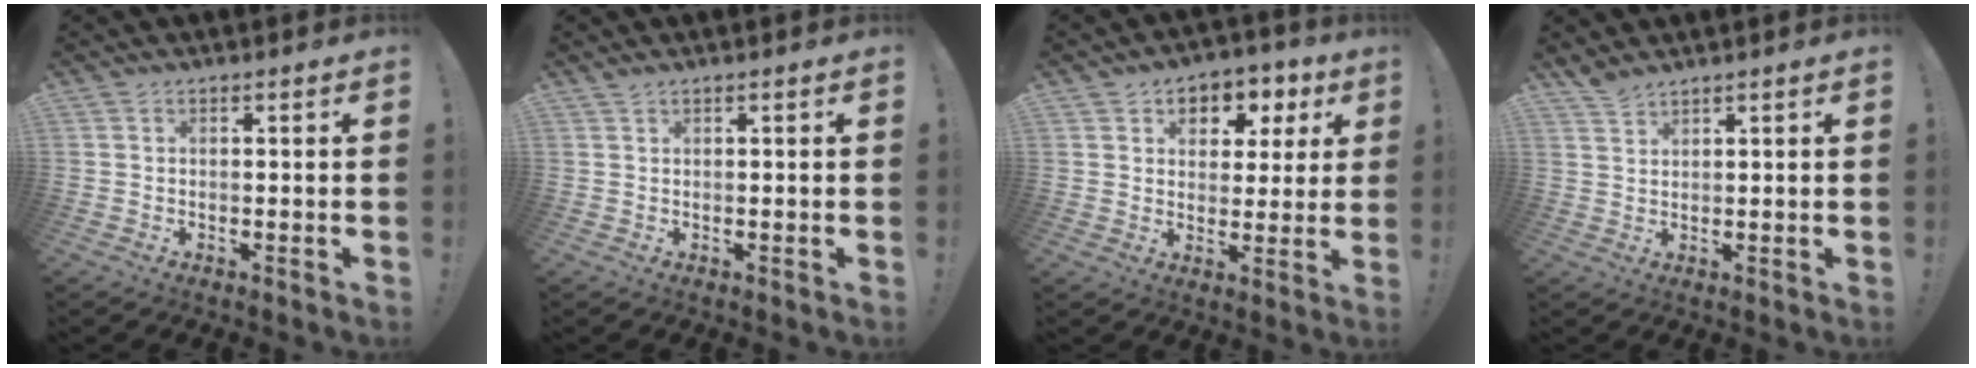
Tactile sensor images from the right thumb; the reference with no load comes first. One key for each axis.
{"total": 0.7, "fx": 0.7, "fy": 0.1, "fz": 0.3, "tx": -0.010, "ty": 0.004, "tz": 0.013}
{"total": 6.6, "fx": 2.2, "fy": 5.6, "fz": 2.6, "tx": -0.021, "ty": -0.016, "tz": 0.040}
{"total": 3.1, "fx": 2.9, "fy": 0.6, "fz": 1.0, "tx": -0.019, "ty": -0.017, "tz": 0.054}